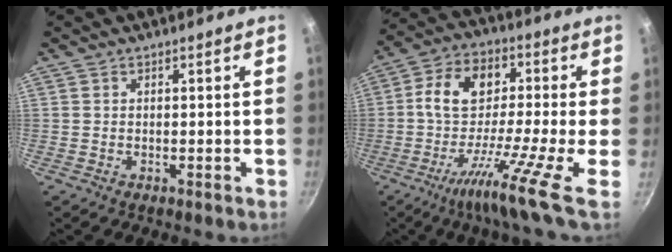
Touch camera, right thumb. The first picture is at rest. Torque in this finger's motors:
{"motor_torque": [0.36, 0.36, 1.03, -1.03, 0.19]}